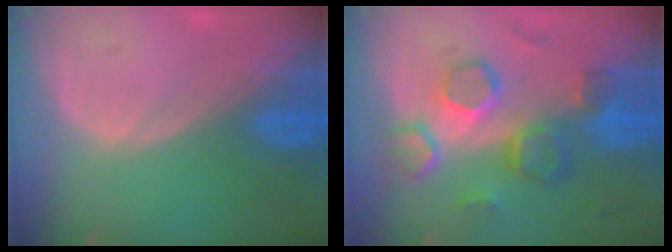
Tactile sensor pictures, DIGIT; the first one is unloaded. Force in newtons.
{"total": 9.0, "press": 8.6, "slide": 2.8}